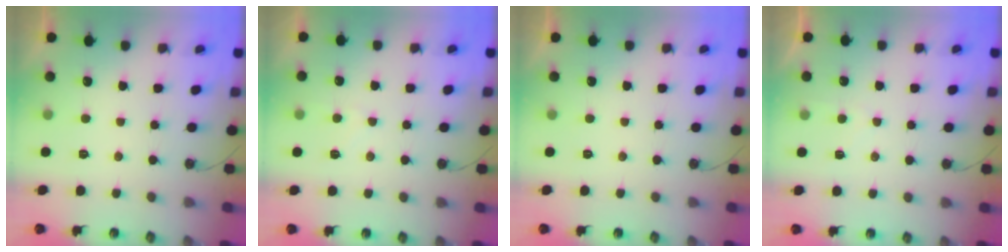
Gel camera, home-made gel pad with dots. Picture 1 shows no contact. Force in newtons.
{"total": 3.8, "press": 3.8, "slide": 0.5}
{"total": 0.0}
{"total": 3.3, "press": 3.2, "slide": 0.4}